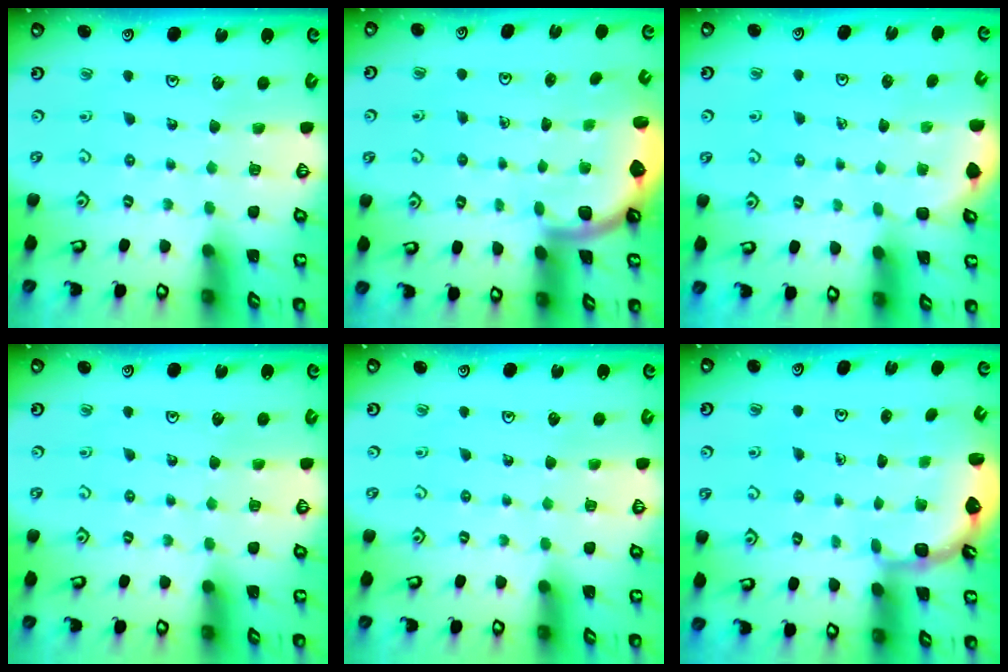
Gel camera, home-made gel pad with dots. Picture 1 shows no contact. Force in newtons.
{"total": 1.9, "press": 1.9, "slide": 0.3}
{"total": 2.4, "press": 1.0, "slide": 2.1}
{"total": 0.0}
{"total": 0.0}
{"total": 2.3, "press": 1.8, "slide": 1.3}